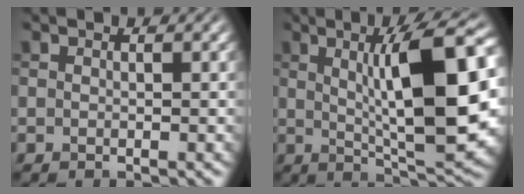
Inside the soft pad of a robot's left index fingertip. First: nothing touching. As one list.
[{"total": 12.5, "force": [1.8, 3.2, 12.0], "torque": [-0.164, 0.005, 0.030]}]